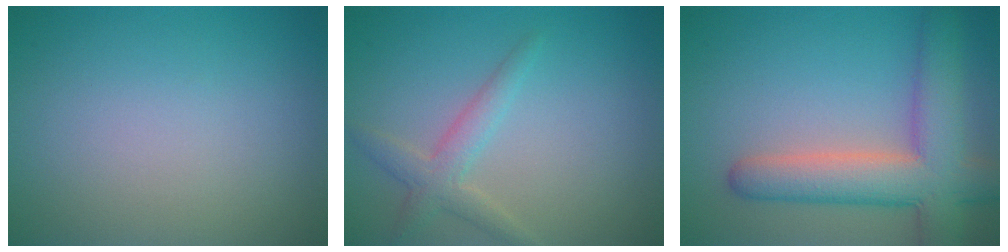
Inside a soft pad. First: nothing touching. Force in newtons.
{"total": 2.4, "press": 2.4, "slide": 0.1}
{"total": 7.7, "press": 7.6, "slide": 0.6}